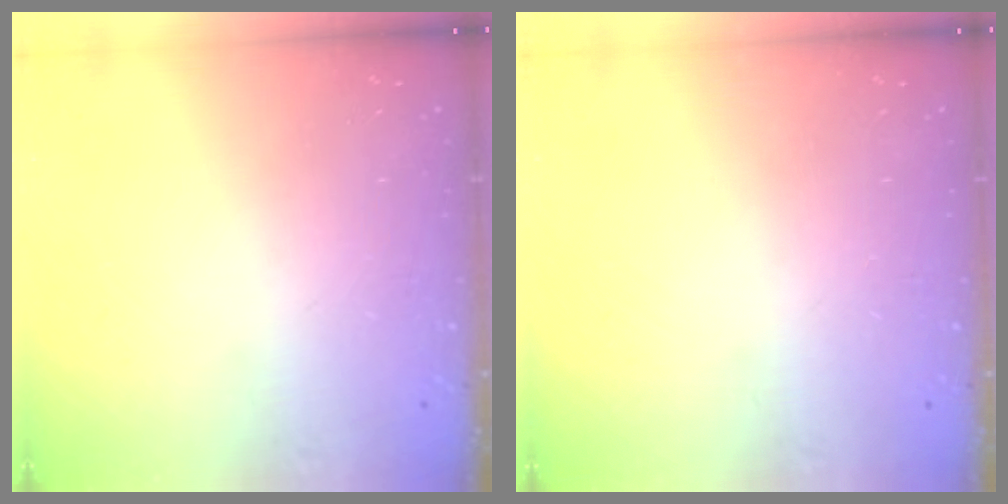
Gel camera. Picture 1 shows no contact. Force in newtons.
{"total": 0.0}